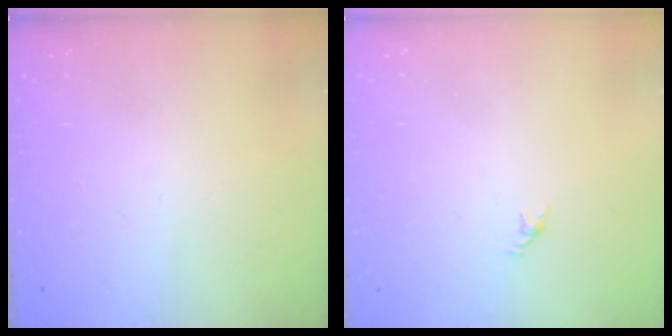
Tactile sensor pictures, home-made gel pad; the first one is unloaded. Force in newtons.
{"total": 0.5, "press": 0.3, "slide": 0.4}